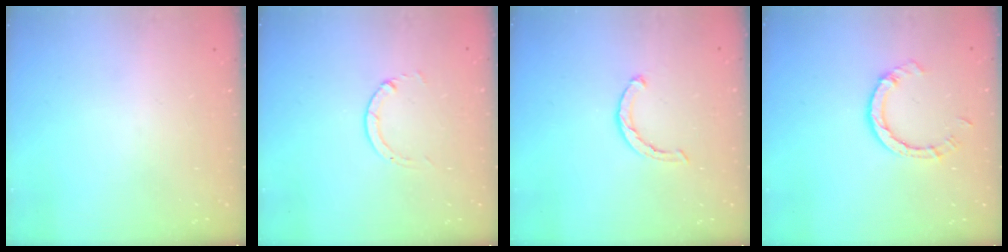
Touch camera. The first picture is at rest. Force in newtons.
{"total": 1.3, "press": 1.3, "slide": 0.2}
{"total": 2.1, "press": 2.1, "slide": 0.3}
{"total": 4.8, "press": 4.8, "slide": 0.4}